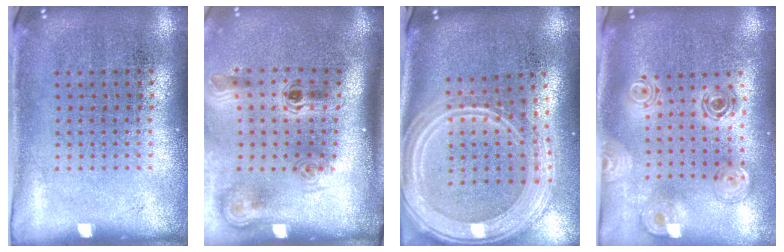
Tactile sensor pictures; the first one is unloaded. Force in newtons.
{"total": 2.3, "press": 1.5, "slide": 1.7}
{"total": 3.2, "press": 2.6, "slide": 1.9}
{"total": 1.3, "press": 1.3, "slide": 0.4}